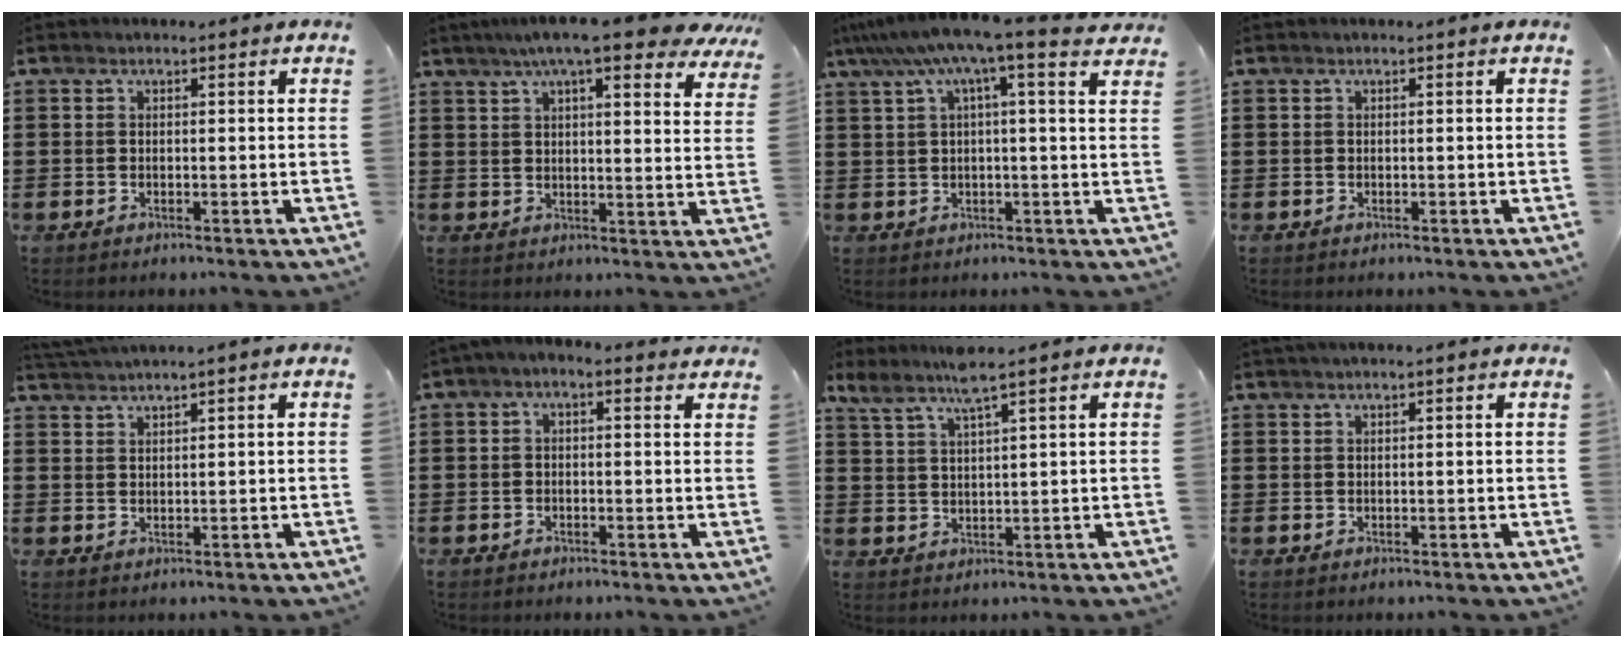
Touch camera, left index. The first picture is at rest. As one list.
[{"total": 9.4, "force": [7.5, 0.8, 5.7], "torque": [-0.114, -0.017, 0.131]}, {"total": 7.5, "force": [4.4, 0.3, 6.1], "torque": [-0.132, -0.022, 0.073]}, {"total": 0.0}, {"total": 1.8, "force": [1.7, -0.5, 0.3], "torque": [-0.009, 0.000, 0.033]}, {"total": 1.4, "force": [-0.5, 0.7, 1.1], "torque": [-0.022, 0.003, -0.012]}, {"total": 4.9, "force": [3.8, 0.1, 3.1], "torque": [-0.074, -0.007, 0.064]}, {"total": 0.8, "force": [0.6, -0.1, 0.5], "torque": [-0.010, 0.000, 0.012]}]